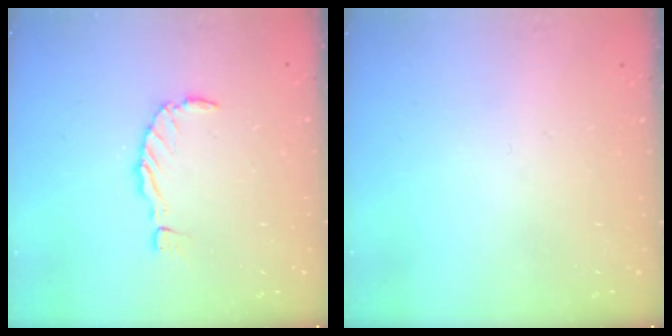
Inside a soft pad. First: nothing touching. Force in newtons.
{"total": 0.0}